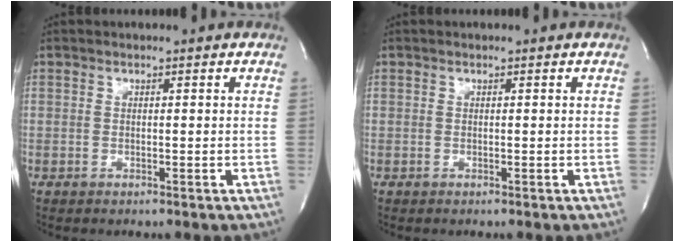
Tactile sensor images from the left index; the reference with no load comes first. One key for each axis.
{"total": 0.0}